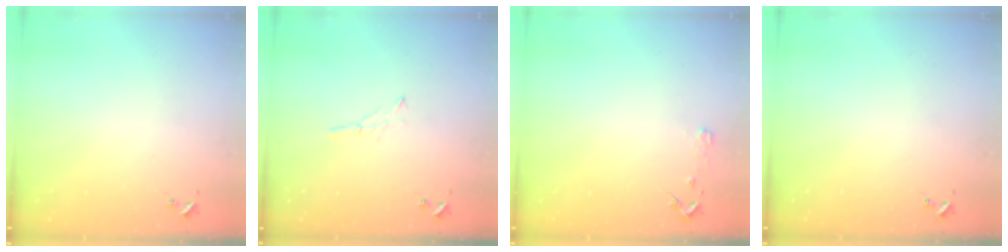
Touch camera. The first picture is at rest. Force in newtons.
{"total": 2.6, "press": 2.6, "slide": 0.3}
{"total": 2.3, "press": 2.3, "slide": 0.3}
{"total": 0.0}